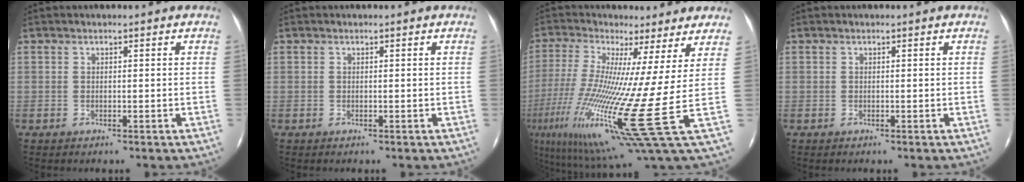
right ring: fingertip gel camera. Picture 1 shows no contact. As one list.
[{"total": 0.0}, {"total": 22.1, "force": [-3.0, 0.8, 21.8], "torque": [-0.402, -0.071, -0.062]}, {"total": 0.0}]